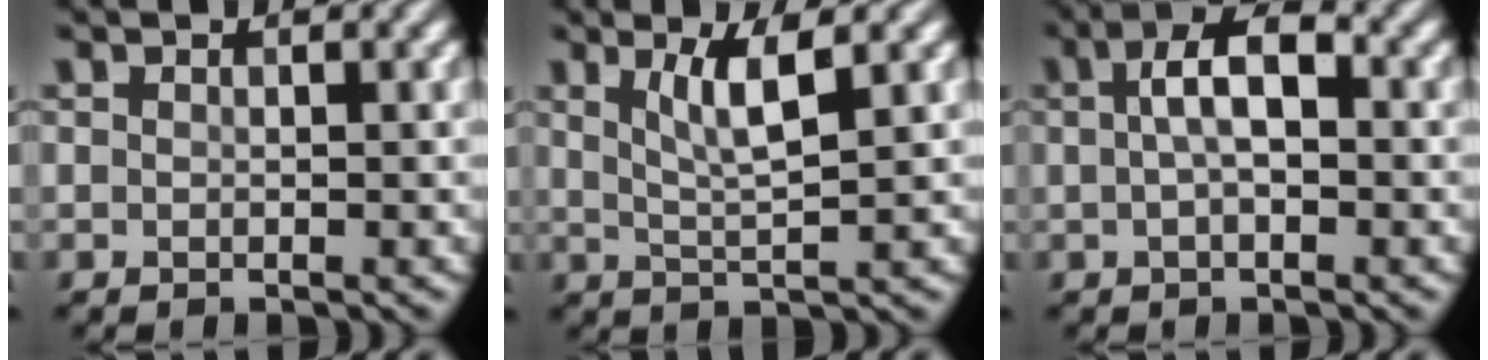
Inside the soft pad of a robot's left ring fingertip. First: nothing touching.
{"total": 3.7, "force": [1.6, 0.7, 3.3], "torque": [-0.059, -0.002, 0.032]}
{"total": 4.2, "force": [0.4, 1.7, 3.8], "torque": [-0.068, 0.009, 0.003]}